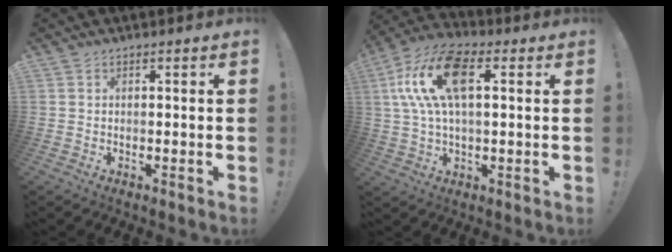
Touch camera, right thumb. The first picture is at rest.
{"total": 16.7, "force": [4.4, 8.3, 13.8], "torque": [-0.269, 0.005, 0.073]}